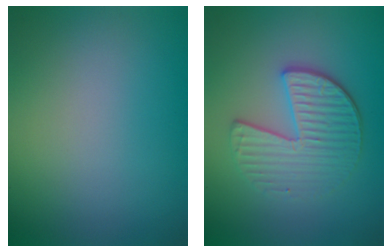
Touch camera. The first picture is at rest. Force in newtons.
{"total": 4.1, "press": 3.6, "slide": 1.8}